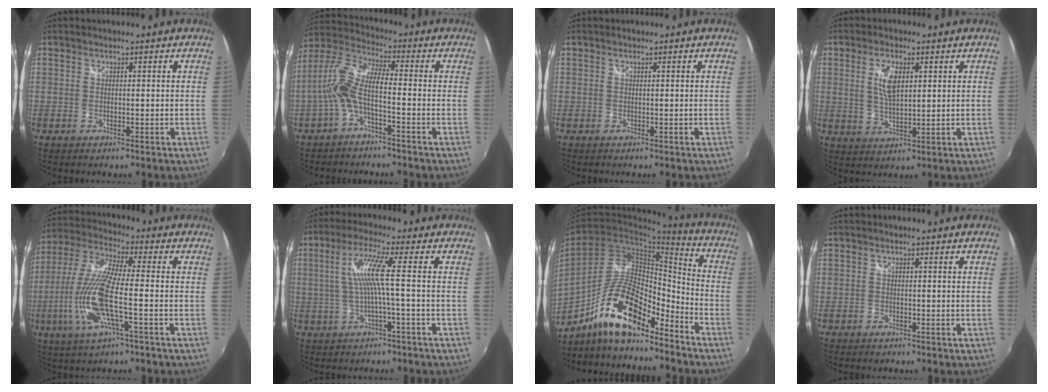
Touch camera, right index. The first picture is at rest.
{"total": 8.4, "force": [-2.3, 2.0, 7.8], "torque": [-0.179, 0.013, -0.045]}
{"total": 0.0}
{"total": 6.2, "force": [1.8, 2.8, 5.2], "torque": [-0.097, 0.002, 0.036]}
{"total": 15.6, "force": [-4.2, 2.6, 14.7], "torque": [-0.313, -0.013, -0.084]}
{"total": 6.9, "force": [-0.4, -1.1, 6.8], "torque": [-0.137, 0.001, 0.002]}
{"total": 16.7, "force": [-11.7, 4.8, 10.9], "torque": [-0.206, 0.004, -0.213]}
{"total": 1.1, "force": [-0.7, 0.7, 0.2], "torque": [-0.008, -0.002, -0.013]}